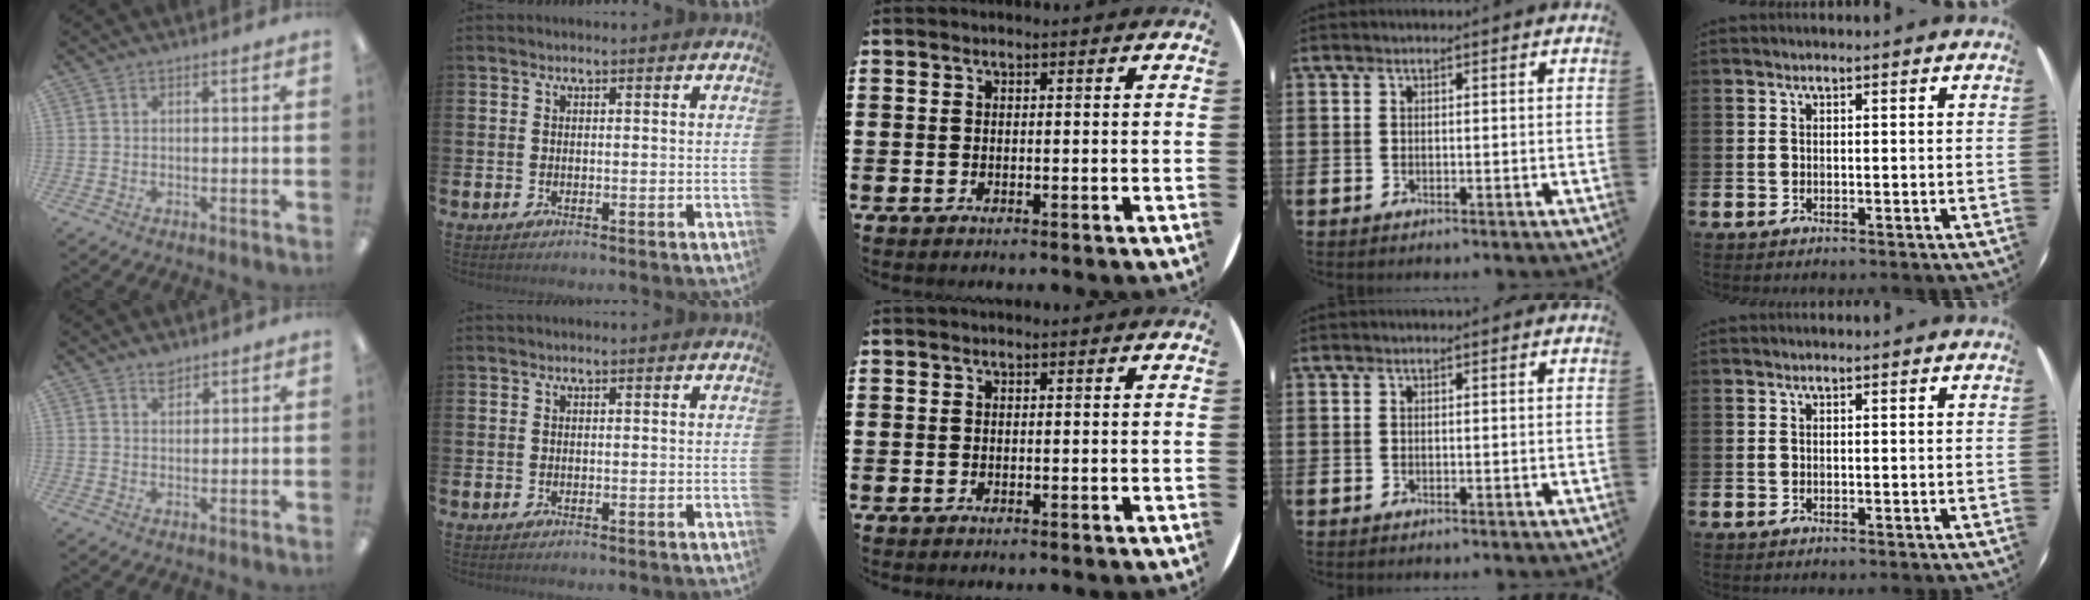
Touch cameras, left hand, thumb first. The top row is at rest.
{"thumb": {"total": 2.9, "force": [2.2, 1.6, 1.0], "torque": [-0.006, -0.007, 0.038]}}